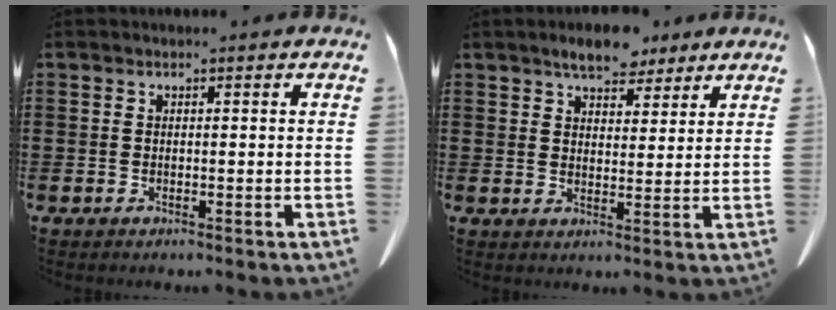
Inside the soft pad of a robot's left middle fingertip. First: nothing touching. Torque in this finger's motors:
{"motor_torque": [0.23, 0.14, 0.13, 0.07]}